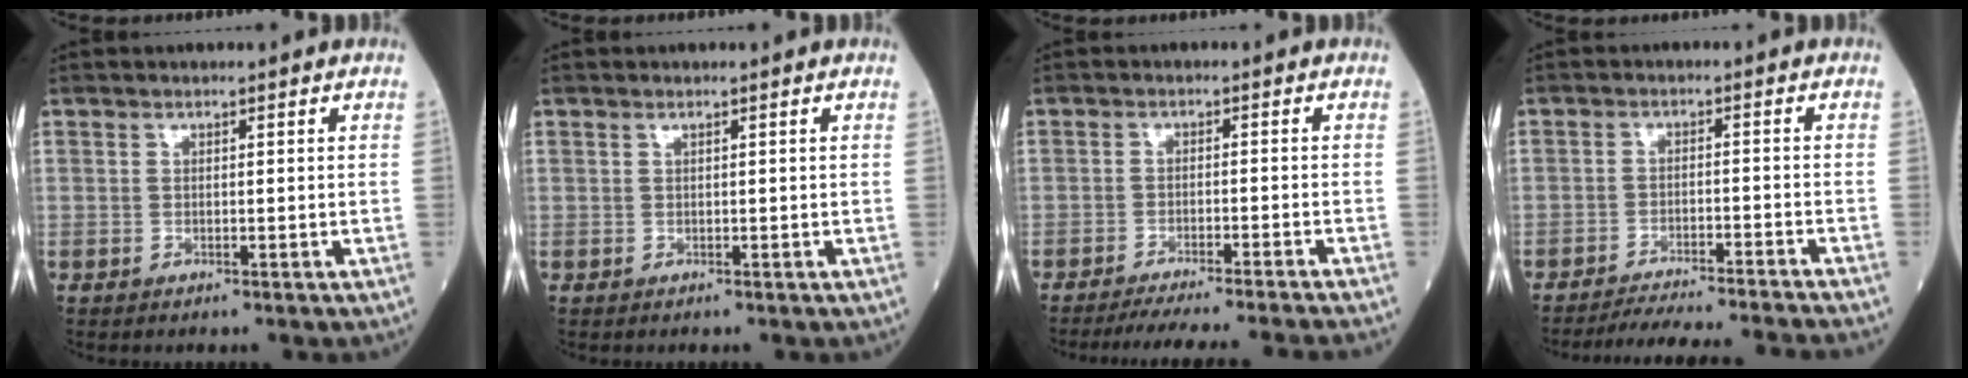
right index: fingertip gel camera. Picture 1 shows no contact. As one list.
[{"total": 0.0}, {"total": 13.7, "force": [-12.6, -1.6, 5.2], "torque": [-0.053, -0.033, -0.176]}, {"total": 13.6, "force": [-12.8, -1.3, 4.3], "torque": [-0.046, -0.021, -0.182]}]